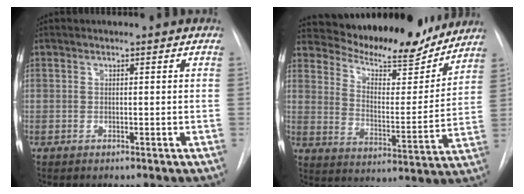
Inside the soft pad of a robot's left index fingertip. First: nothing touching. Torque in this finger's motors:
{"motor_torque": [-0.29, -0.81, 0.59, 0.12]}